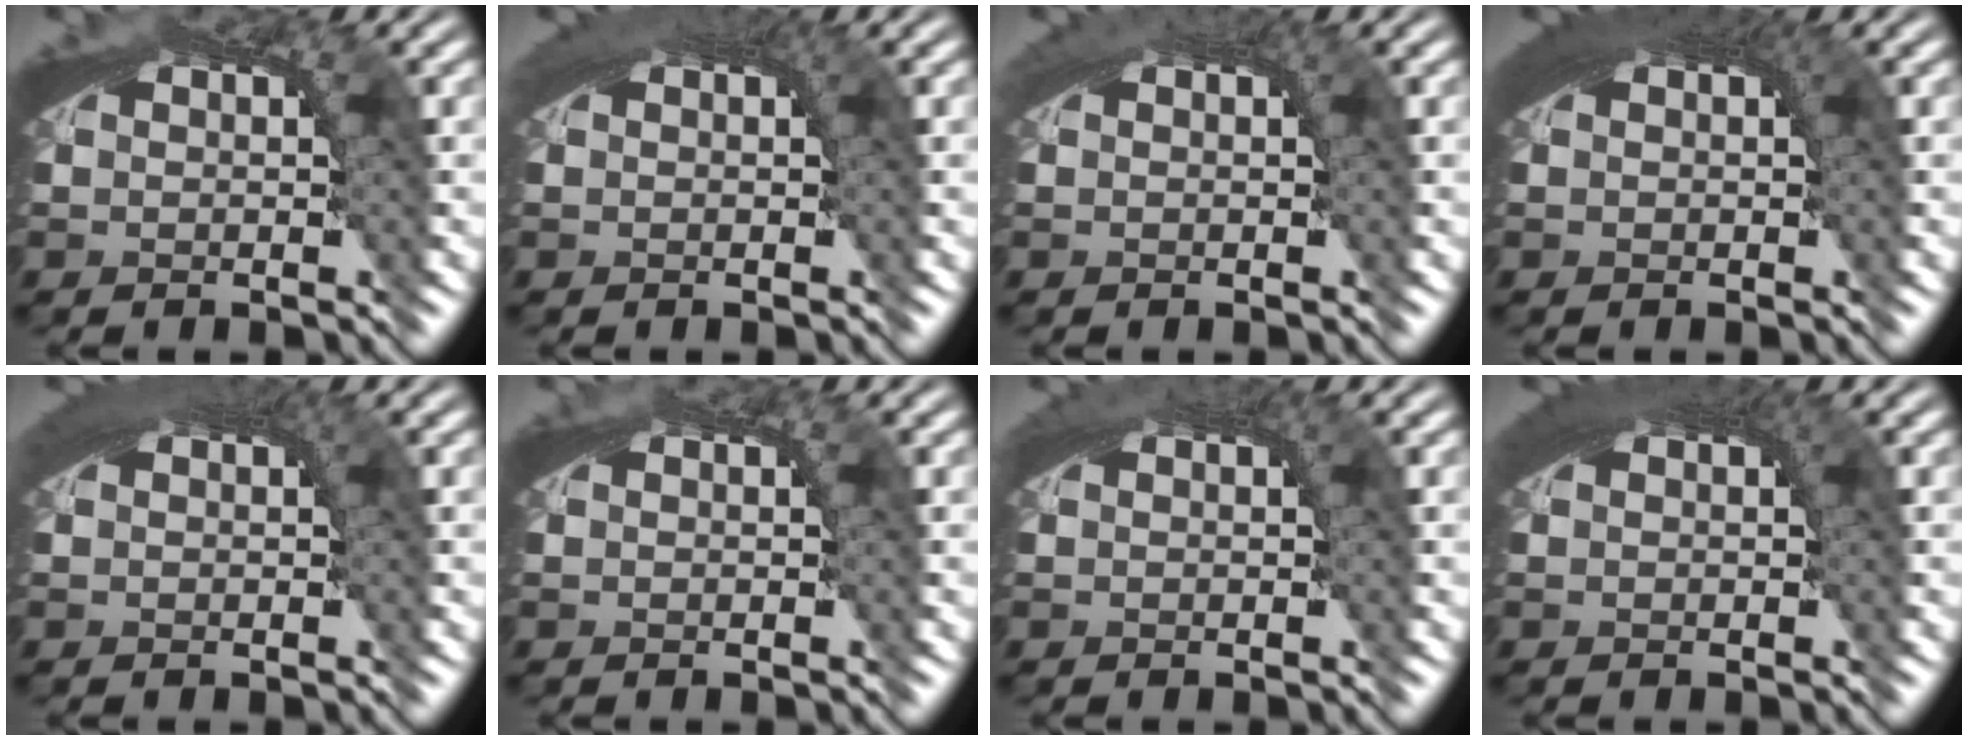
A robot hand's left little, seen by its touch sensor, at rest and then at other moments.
{"total": 1.6, "force": [1.0, 0.2, 1.3], "torque": [-0.010, 0.008, 0.012]}
{"total": 1.0, "force": [0.7, -0.1, 0.7], "torque": [-0.004, 0.007, 0.010]}
{"total": 3.3, "force": [1.3, 1.1, 2.8], "torque": [-0.032, 0.015, 0.014]}
{"total": 2.0, "force": [1.1, 0.4, 1.6], "torque": [-0.014, 0.010, 0.013]}
{"total": 0.0}
{"total": 1.6, "force": [0.8, 0.3, 1.4], "torque": [-0.011, 0.008, 0.009]}
{"total": 2.8, "force": [1.3, 0.8, 2.3], "torque": [-0.024, 0.013, 0.014]}